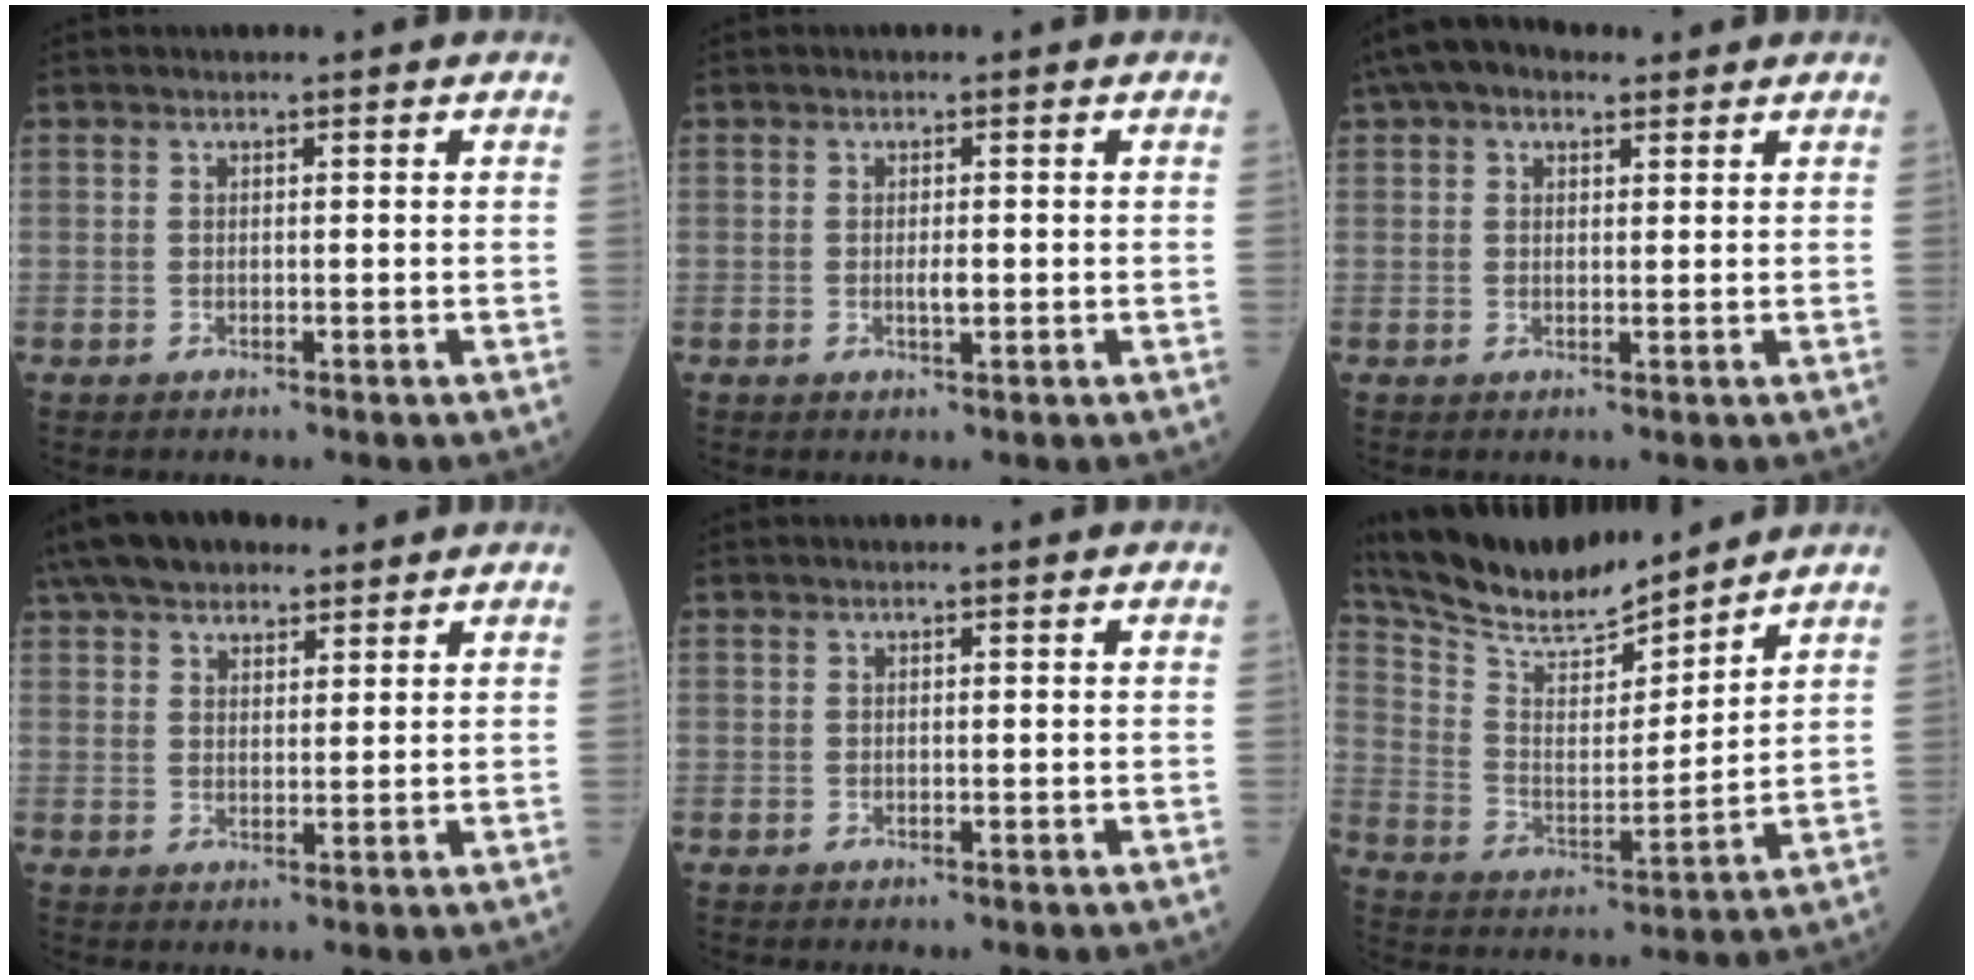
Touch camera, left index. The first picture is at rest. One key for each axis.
{"total": 1.3, "fx": -0.5, "fy": 0.5, "fz": 1.1, "tx": -0.021, "ty": -0.006, "tz": -0.010}
{"total": 5.6, "fx": 3.4, "fy": 3.2, "fz": 3.1, "tx": -0.060, "ty": 0.031, "tz": 0.058}
{"total": 11.2, "fx": 9.1, "fy": 4.6, "fz": 4.5, "tx": -0.080, "ty": 0.037, "tz": 0.155}
{"total": 0.0}
{"total": 14.2, "fx": 13.4, "fy": 1.6, "fz": 4.5, "tx": -0.097, "ty": 0.002, "tz": 0.249}